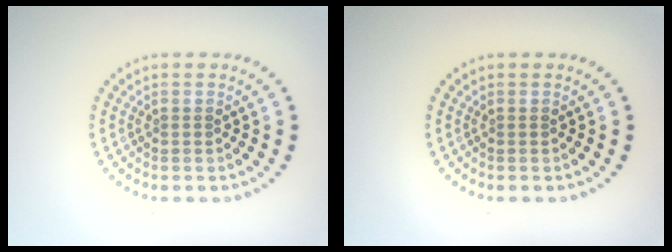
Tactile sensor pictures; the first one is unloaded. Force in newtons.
{"total": 0.0}